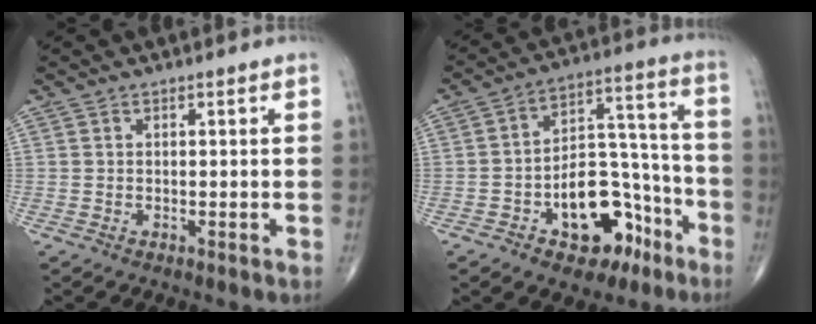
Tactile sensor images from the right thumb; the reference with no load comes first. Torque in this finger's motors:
{"motor_torque": [3.79, 1.22, 0.96, -1.15, 0.05]}